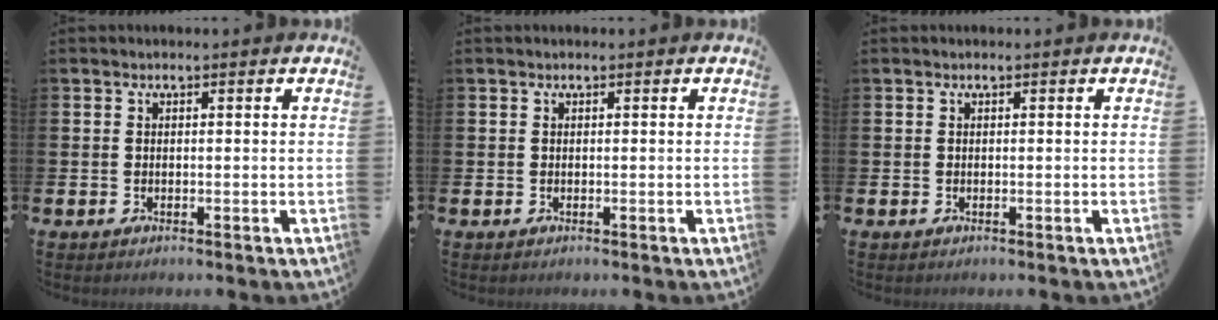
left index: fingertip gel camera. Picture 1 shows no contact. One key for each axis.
{"total": 0.0}
{"total": 0.0}